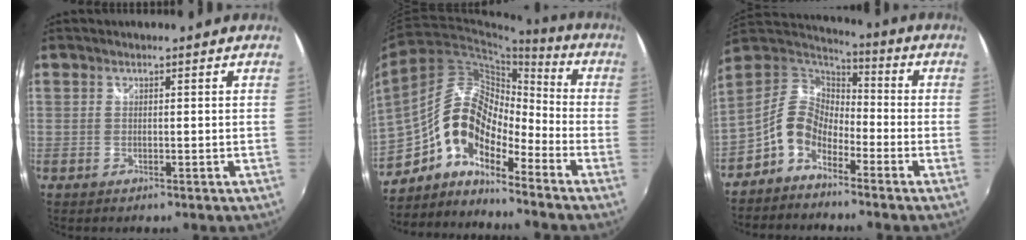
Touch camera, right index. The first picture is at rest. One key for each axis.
{"total": 13.3, "fx": -7.4, "fy": 6.2, "fz": 9.0, "tx": -0.159, "ty": 0.019, "tz": -0.157}
{"total": 10.1, "fx": -5.6, "fy": 6.4, "fz": 5.4, "tx": -0.112, "ty": 0.026, "tz": -0.119}